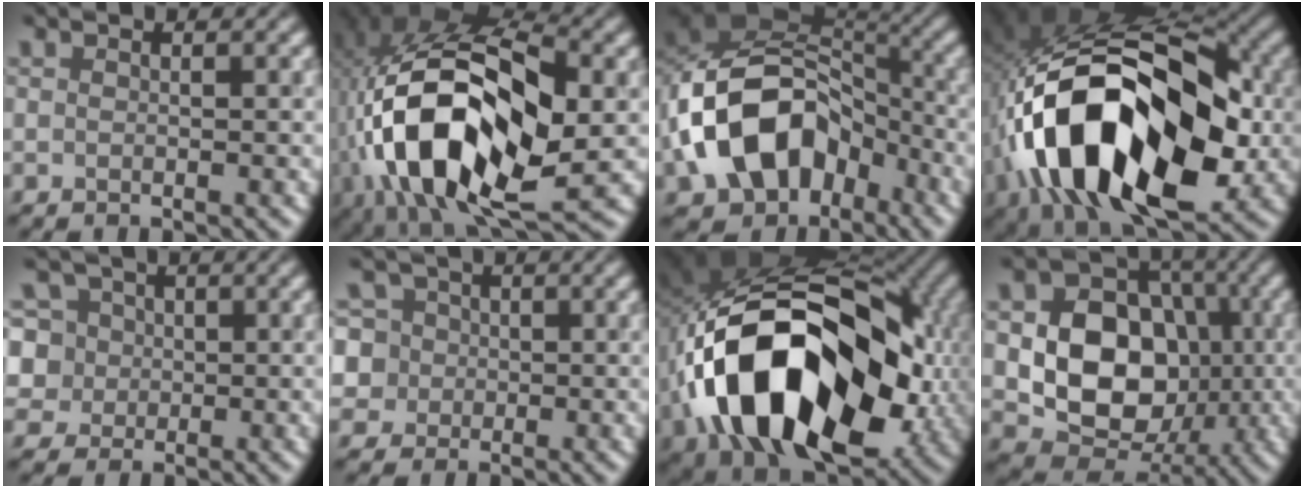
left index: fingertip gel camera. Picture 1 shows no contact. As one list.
[{"total": 16.8, "force": [-2.9, 8.6, 14.2], "torque": [-0.265, 0.006, -0.056]}, {"total": 14.3, "force": [-4.3, 10.3, 8.9], "torque": [-0.160, -0.004, -0.081]}, {"total": 18.3, "force": [-4.1, 10.1, 14.6], "torque": [-0.257, 0.017, -0.074]}, {"total": 8.5, "force": [2.3, 7.2, 3.8], "torque": [-0.070, 0.041, 0.007]}, {"total": 7.8, "force": [1.5, 7.0, 3.0], "torque": [-0.057, 0.039, -0.009]}, {"total": 17.9, "force": [-3.5, 11.7, 13.2], "torque": [-0.258, -0.008, -0.065]}, {"total": 11.5, "force": [-0.8, 8.8, 7.4], "torque": [-0.111, 0.005, -0.027]}]